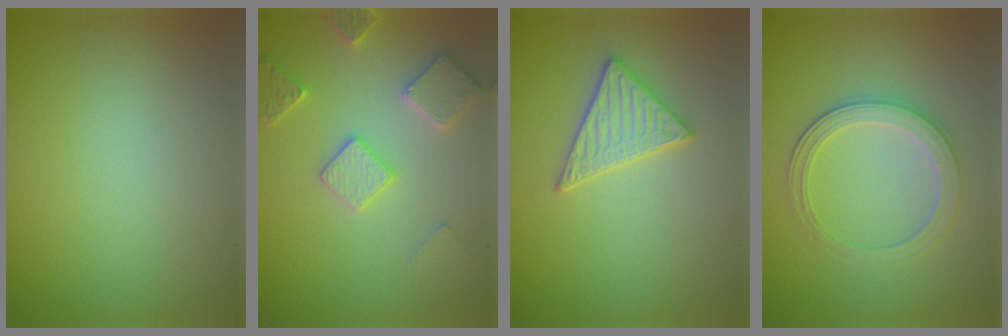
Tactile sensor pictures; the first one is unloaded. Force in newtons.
{"total": 3.3, "press": 3.2, "slide": 0.8}
{"total": 3.0, "press": 2.9, "slide": 0.7}
{"total": 3.5, "press": 3.2, "slide": 1.5}